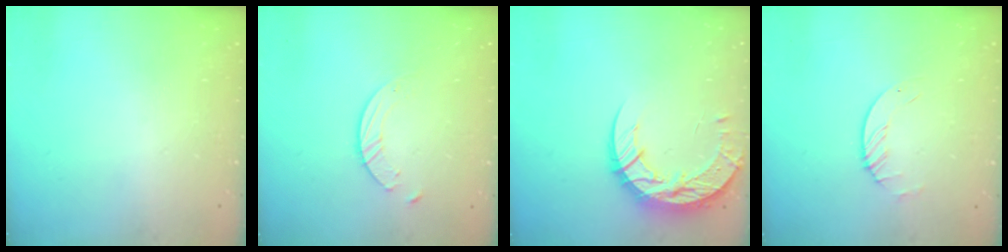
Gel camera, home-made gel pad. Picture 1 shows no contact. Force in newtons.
{"total": 1.4, "press": 1.4, "slide": 0.2}
{"total": 13.9, "press": 13.8, "slide": 1.0}
{"total": 1.7, "press": 1.7, "slide": 0.2}